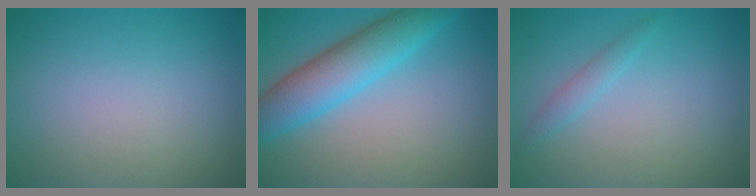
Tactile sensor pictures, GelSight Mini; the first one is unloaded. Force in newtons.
{"total": 6.3, "press": 6.3, "slide": 0.0}
{"total": 1.3, "press": 1.3, "slide": 0.0}